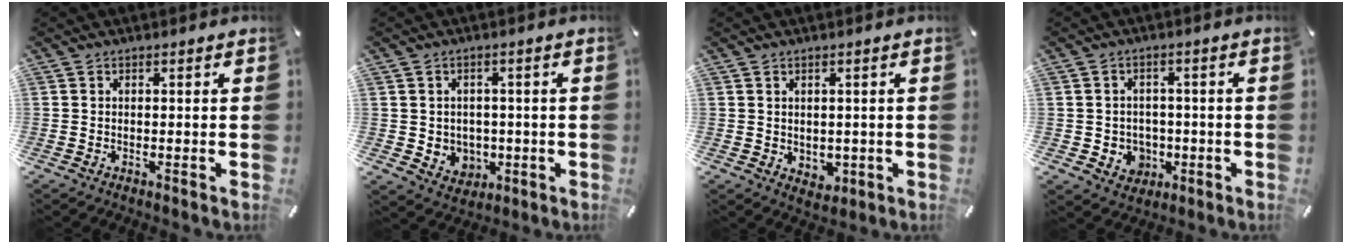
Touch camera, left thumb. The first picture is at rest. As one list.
[{"total": 5.3, "force": [0.6, 5.1, 0.9], "torque": [-0.005, -0.007, 0.013]}, {"total": 2.7, "force": [0.9, 2.5, 0.5], "torque": [0.005, -0.003, 0.016]}, {"total": 5.9, "force": [-1.0, 5.6, 1.5], "torque": [-0.024, 0.006, -0.017]}]